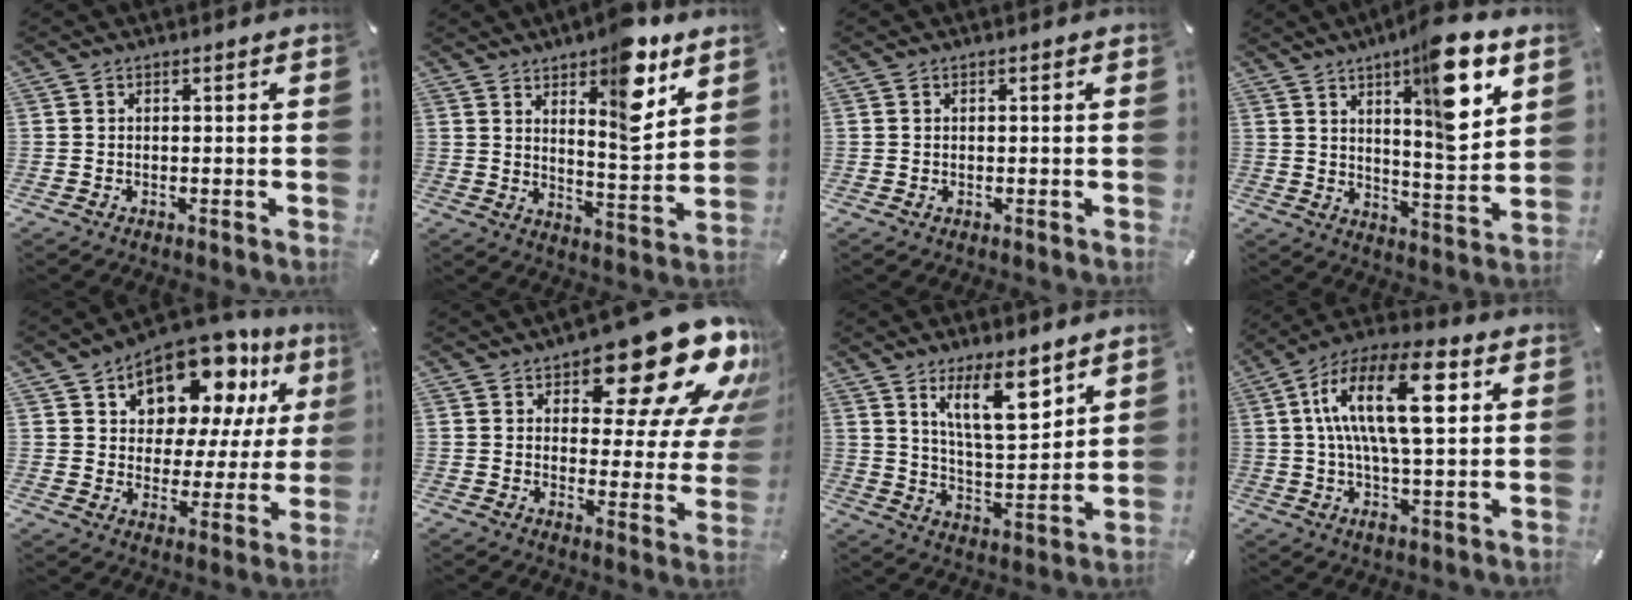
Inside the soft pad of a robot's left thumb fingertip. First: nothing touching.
{"total": 13.3, "force": [8.7, 4.7, 9.0], "torque": [-0.114, -0.062, 0.143]}
{"total": 0.0}
{"total": 15.7, "force": [8.6, 4.1, 12.4], "torque": [-0.165, -0.056, 0.129]}
{"total": 15.0, "force": [11.0, 8.0, 6.2], "torque": [-0.100, -0.094, 0.191]}
{"total": 21.1, "force": [14.5, 8.4, 12.8], "torque": [-0.163, -0.108, 0.239]}
{"total": 14.2, "force": [8.9, 4.9, 9.9], "torque": [-0.165, -0.043, 0.152]}
{"total": 19.0, "force": [4.8, 7.3, 16.9], "torque": [-0.328, -0.010, 0.067]}